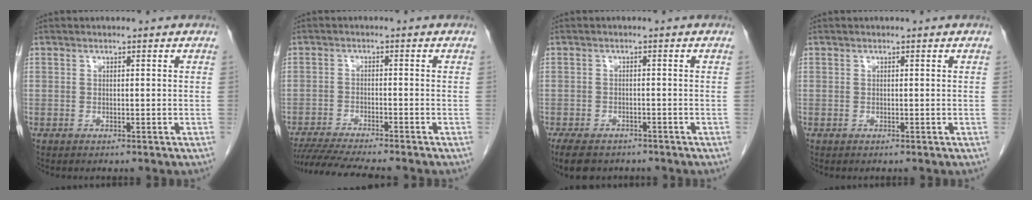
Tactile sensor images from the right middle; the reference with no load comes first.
{"total": 9.9, "force": [-8.9, 0.0, 4.5], "torque": [-0.068, -0.017, -0.142]}
{"total": 8.2, "force": [-6.2, 3.9, 3.7], "torque": [-0.067, -0.009, -0.088]}
{"total": 0.0}